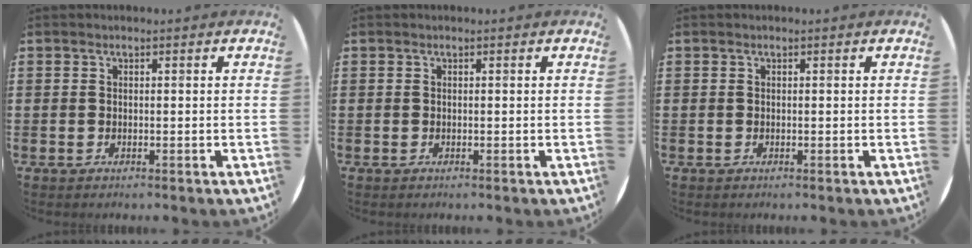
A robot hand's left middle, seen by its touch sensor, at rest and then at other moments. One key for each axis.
{"total": 0.0}
{"total": 0.0}